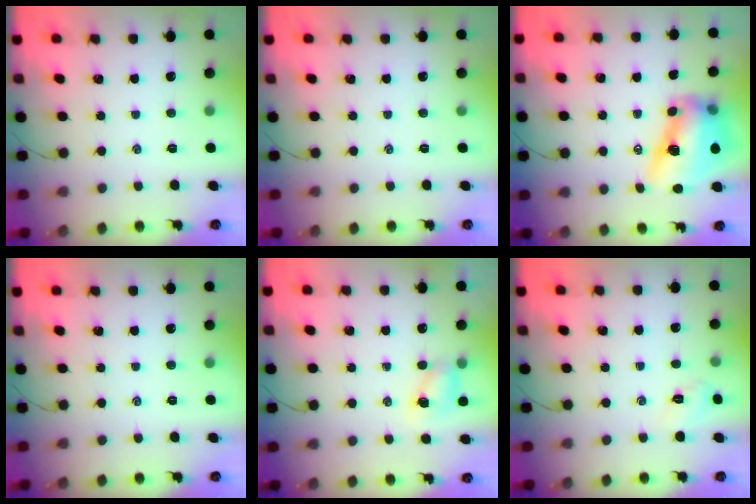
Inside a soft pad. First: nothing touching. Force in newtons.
{"total": 0.0}
{"total": 13.1, "press": 12.8, "slide": 2.7}
{"total": 0.0}
{"total": 5.2, "press": 5.1, "slide": 0.7}
{"total": 5.7, "press": 5.5, "slide": 1.5}